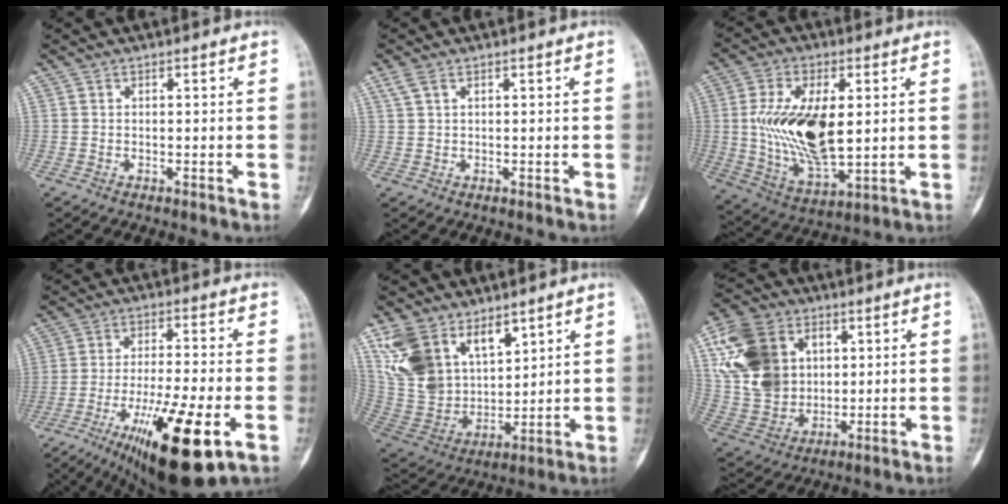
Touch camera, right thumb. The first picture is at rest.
{"total": 2.1, "force": [1.2, 0.9, 1.5], "torque": [-0.043, 0.011, 0.033]}
{"total": 18.1, "force": [1.7, 8.9, 15.7], "torque": [-0.290, -0.017, 0.042]}
{"total": 19.2, "force": [-7.8, 4.6, 16.9], "torque": [-0.285, -0.001, -0.120]}
{"total": 17.4, "force": [10.2, 10.6, 9.4], "torque": [-0.154, -0.037, 0.221]}
{"total": 18.2, "force": [5.2, 14.0, 10.4], "torque": [-0.186, 0.000, 0.105]}